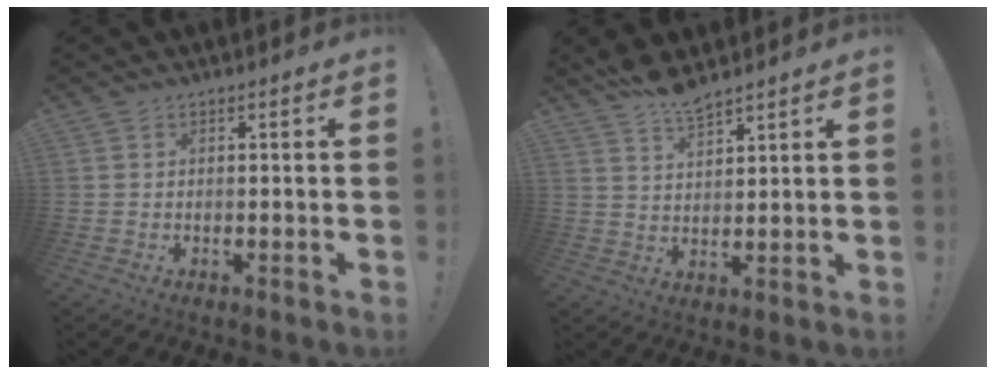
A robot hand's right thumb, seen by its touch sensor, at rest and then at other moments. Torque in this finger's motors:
{"motor_torque": [-0.57, 0.79, 0.43, 0.60, 0.06]}